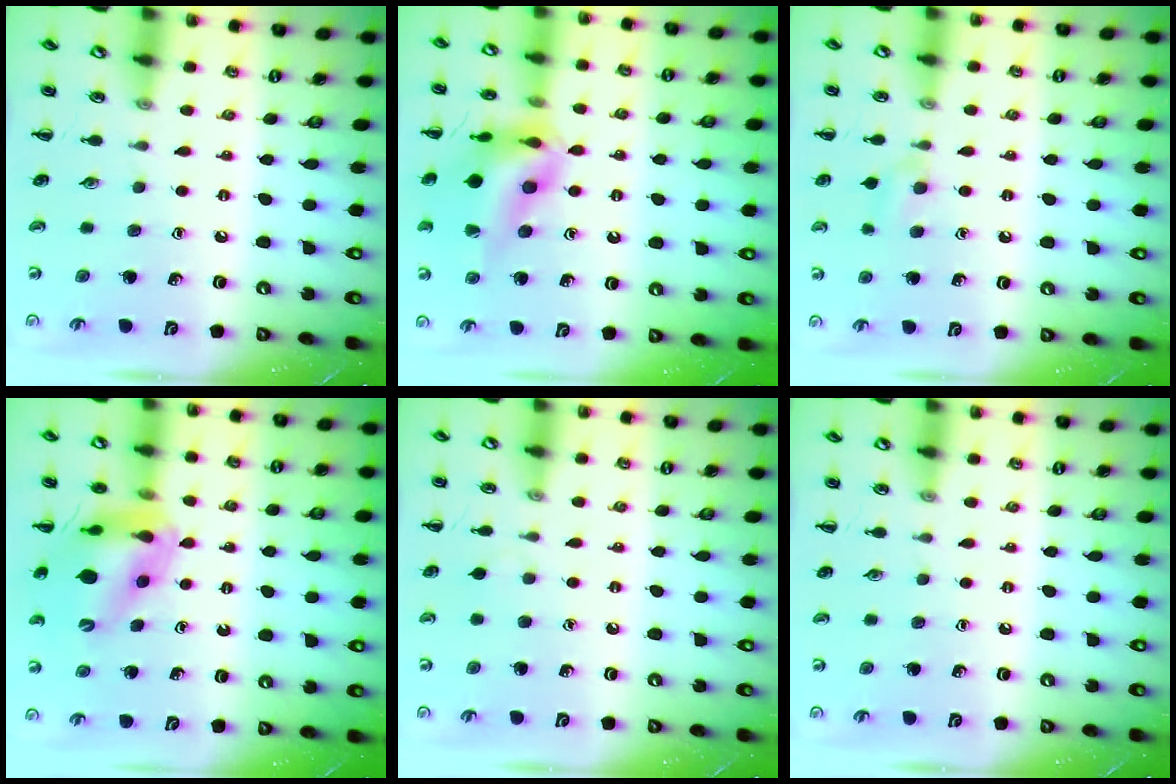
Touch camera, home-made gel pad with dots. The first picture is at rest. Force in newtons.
{"total": 15.9, "press": 15.8, "slide": 1.7}
{"total": 6.0, "press": 5.7, "slide": 2.0}
{"total": 13.7, "press": 13.2, "slide": 3.7}
{"total": 2.3, "press": 2.1, "slide": 0.9}
{"total": 0.0}